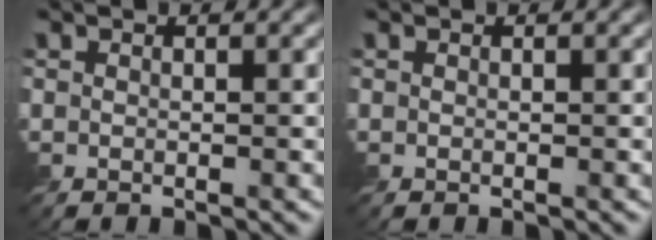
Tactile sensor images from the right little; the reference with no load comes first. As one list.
[{"total": 0.0}]